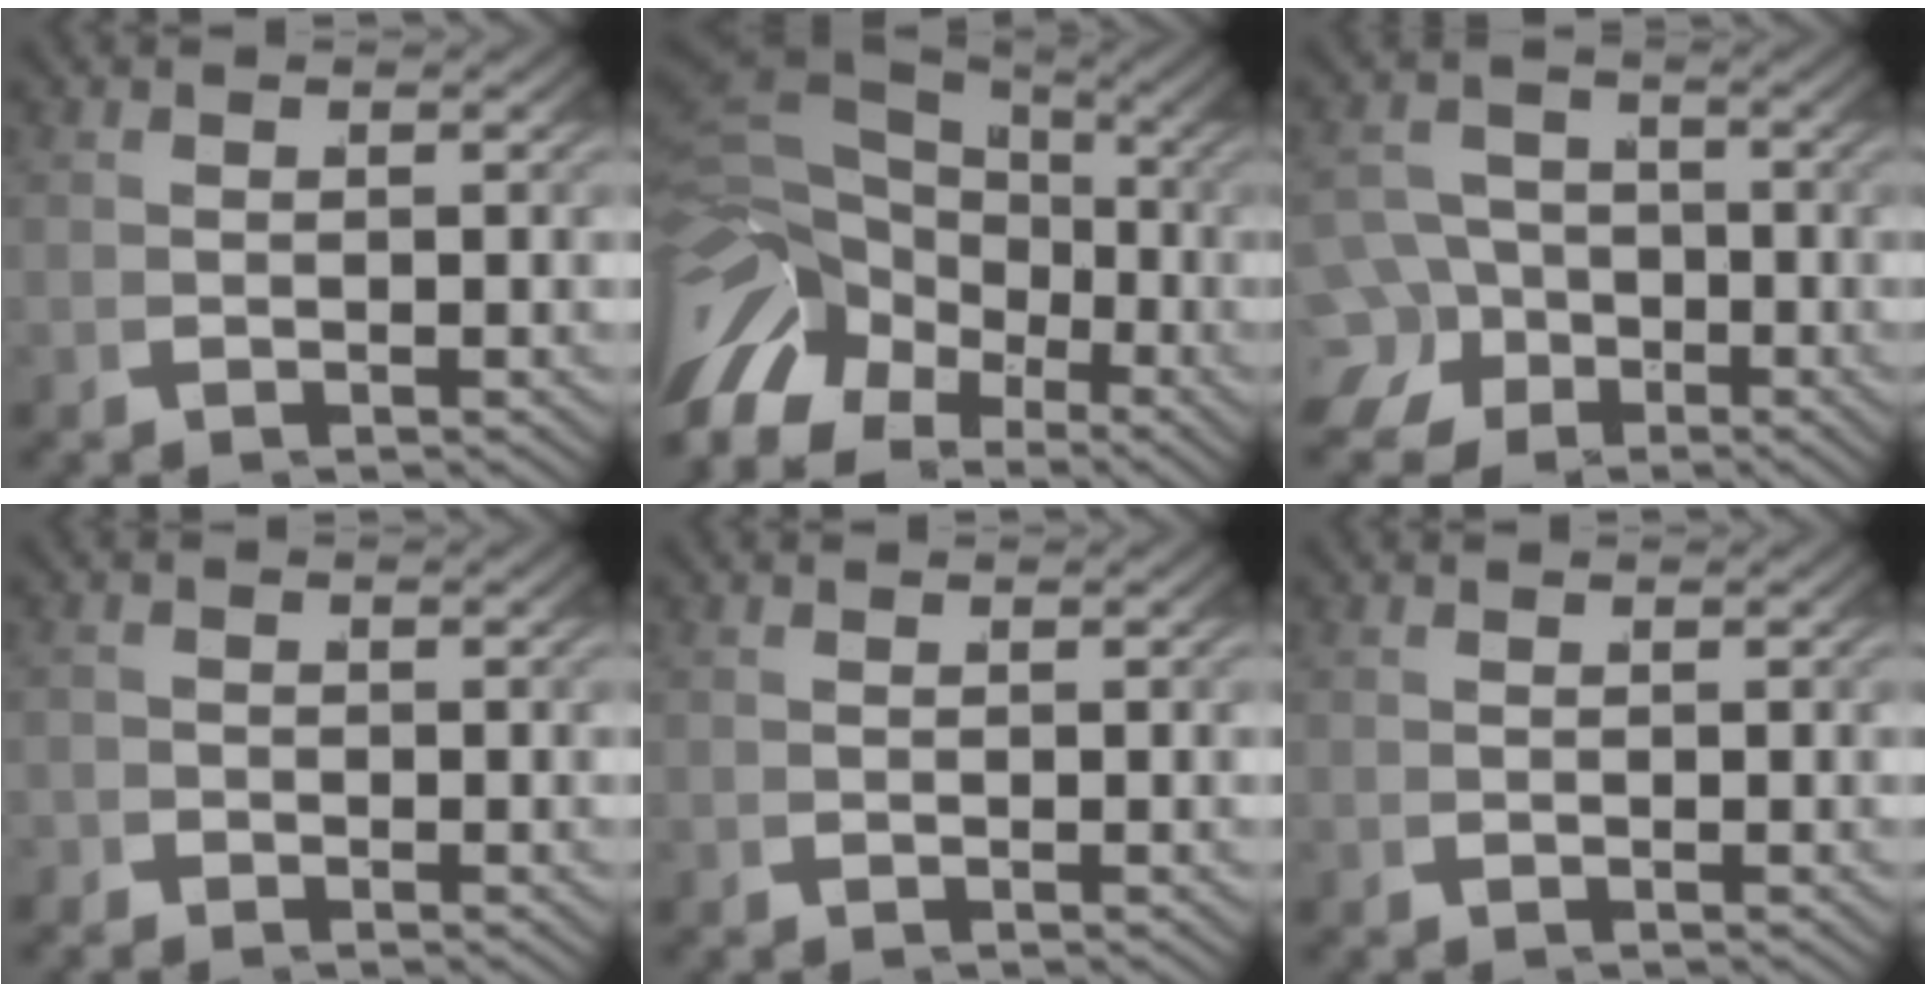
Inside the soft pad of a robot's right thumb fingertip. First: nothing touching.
{"total": 14.3, "force": [-0.4, 9.9, 10.3], "torque": [-0.200, -0.033, 0.009]}
{"total": 7.2, "force": [-2.8, 5.9, 3.0], "torque": [-0.037, -0.035, -0.042]}
{"total": 1.0, "force": [-0.8, 0.6, -0.2], "torque": [0.010, -0.001, -0.022]}
{"total": 0.0}
{"total": 0.0}